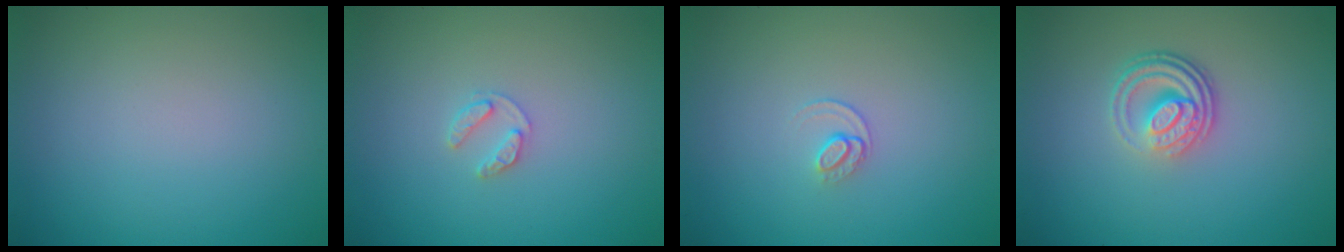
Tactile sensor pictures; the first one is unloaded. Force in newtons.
{"total": 1.3, "press": 1.3, "slide": 0.2}
{"total": 1.0, "press": 0.6, "slide": 0.8}
{"total": 3.9, "press": 2.7, "slide": 2.8}